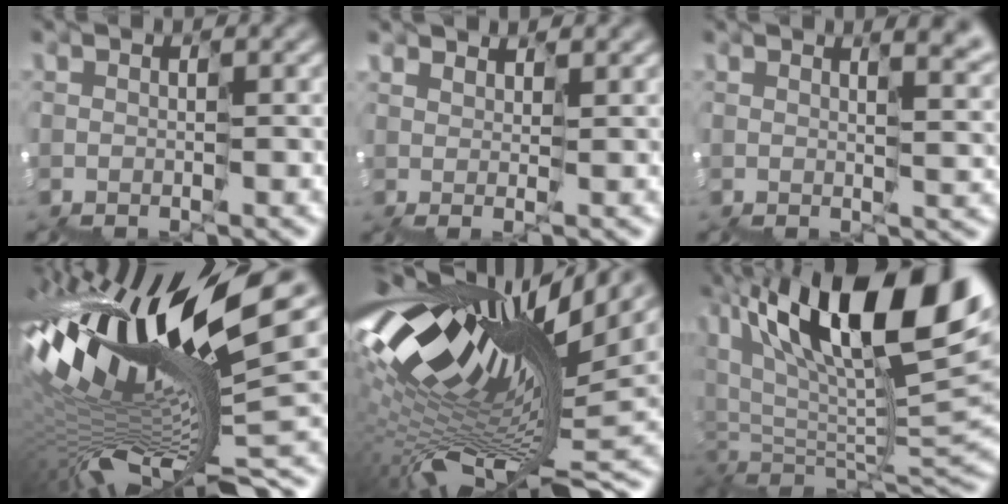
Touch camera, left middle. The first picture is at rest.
{"total": 1.8, "force": [1.7, -0.7, -0.1], "torque": [-0.001, 0.001, 0.037]}
{"total": 6.2, "force": [3.4, 2.7, 4.5], "torque": [-0.048, -0.005, 0.065]}
{"total": 13.3, "force": [1.7, 2.9, 12.9], "torque": [-0.239, -0.003, 0.027]}
{"total": 12.2, "force": [3.1, 3.4, 11.3], "torque": [-0.198, 0.007, 0.065]}
{"total": 13.7, "force": [7.0, 5.5, 10.4], "torque": [-0.177, 0.015, 0.142]}